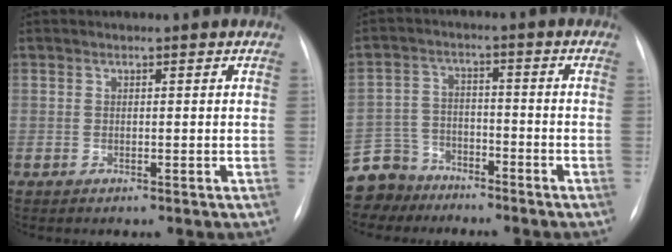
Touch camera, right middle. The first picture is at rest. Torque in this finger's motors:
{"motor_torque": [0.54, -0.54, 0.17, 0.00]}